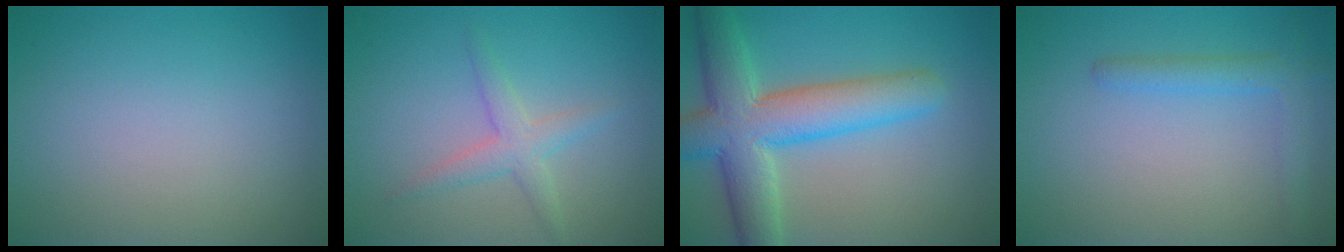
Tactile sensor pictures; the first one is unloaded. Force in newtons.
{"total": 2.3, "press": 2.3, "slide": 0.1}
{"total": 8.3, "press": 8.3, "slide": 0.4}
{"total": 2.4, "press": 2.4, "slide": 0.2}